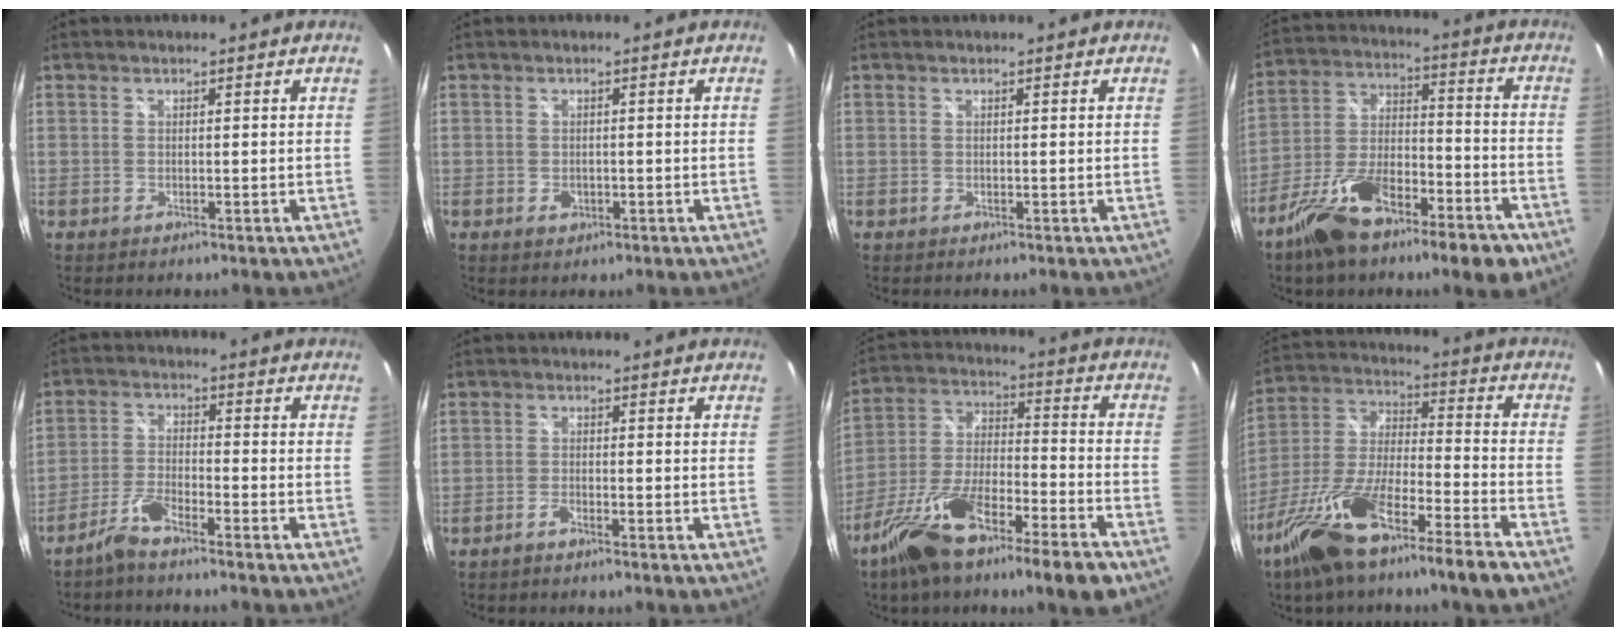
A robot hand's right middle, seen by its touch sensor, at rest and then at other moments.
{"total": 1.9, "force": [-0.7, 1.5, 0.9], "torque": [-0.014, -0.001, -0.011]}
{"total": 0.0}
{"total": 18.3, "force": [-11.1, 6.5, 13.0], "torque": [-0.236, -0.011, -0.186]}
{"total": 5.0, "force": [-4.2, 0.5, 2.6], "torque": [-0.066, 0.004, -0.087]}
{"total": 1.8, "force": [-1.5, 0.2, 0.9], "torque": [-0.031, 0.001, -0.033]}
{"total": 18.6, "force": [-11.9, 3.9, 13.7], "torque": [-0.253, -0.013, -0.212]}
{"total": 18.9, "force": [-12.4, 2.8, 13.9], "torque": [-0.272, -0.009, -0.236]}